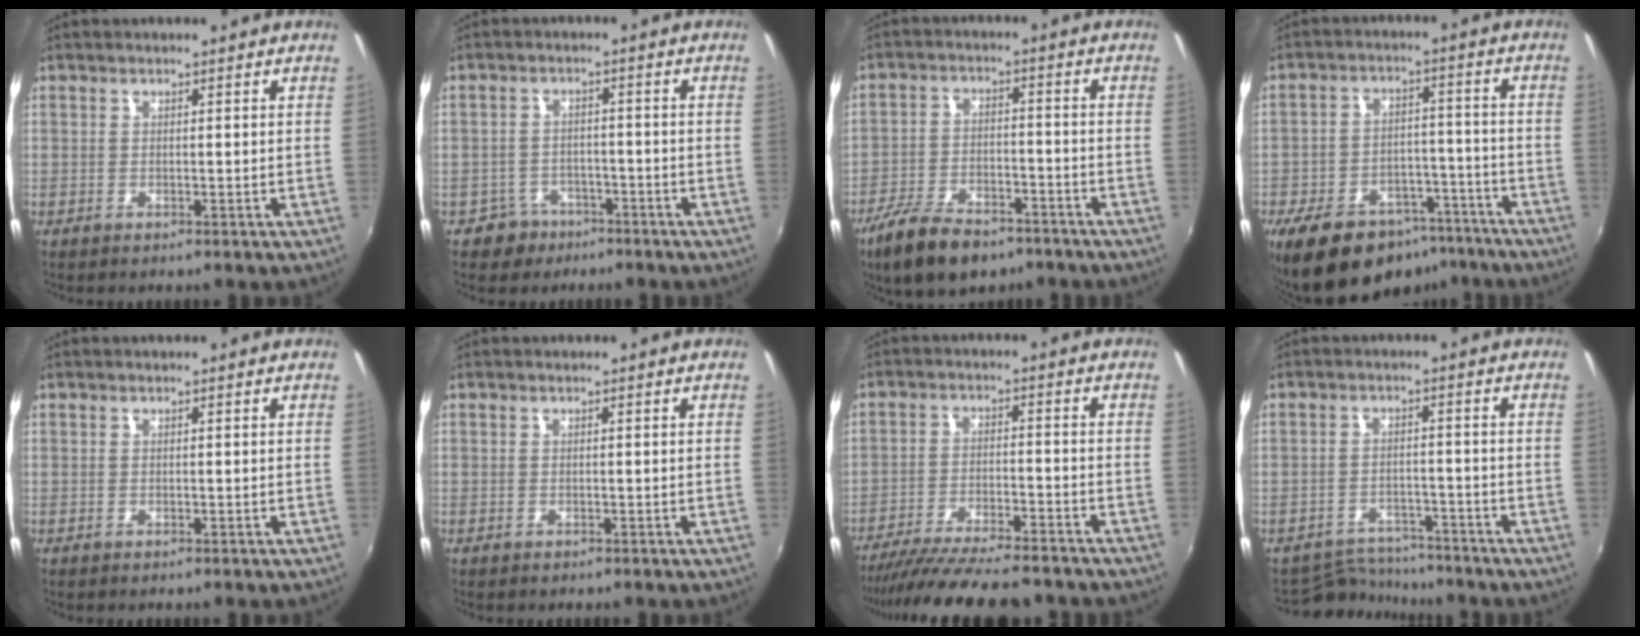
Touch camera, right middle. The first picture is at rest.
{"total": 4.9, "force": [-3.3, 3.6, 0.4], "torque": [-0.023, 0.012, -0.049]}
{"total": 13.3, "force": [-9.5, 5.8, 7.2], "torque": [-0.163, -0.019, -0.163]}
{"total": 18.1, "force": [-13.0, 9.3, 8.4], "torque": [-0.174, 0.005, -0.179]}
{"total": 0.0}
{"total": 0.0}
{"total": 16.8, "force": [-14.8, 2.5, 7.7], "torque": [-0.153, -0.034, -0.228]}
{"total": 6.8, "force": [-6.6, 1.8, -0.3], "torque": [-0.013, 0.006, -0.107]}